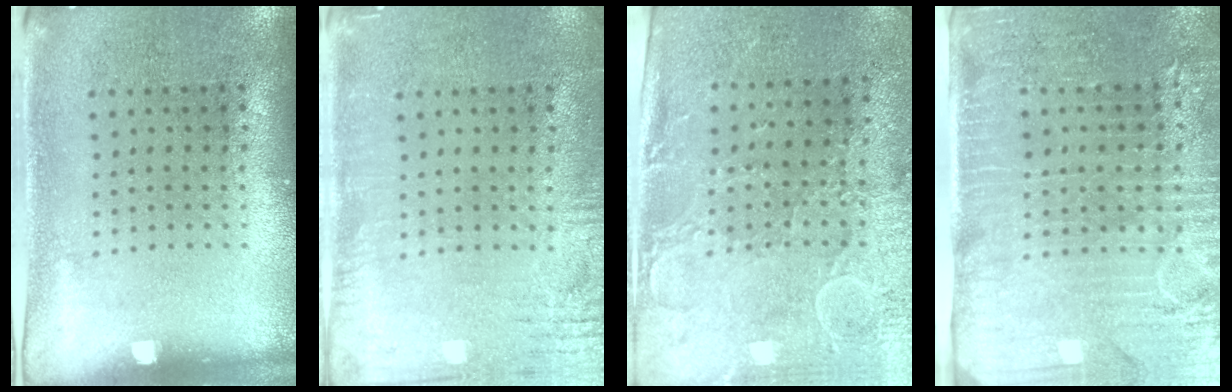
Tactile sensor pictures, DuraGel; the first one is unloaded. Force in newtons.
{"total": 3.0, "press": 3.0, "slide": 0.2}
{"total": 3.0, "press": 2.6, "slide": 1.5}
{"total": 3.6, "press": 3.3, "slide": 1.6}